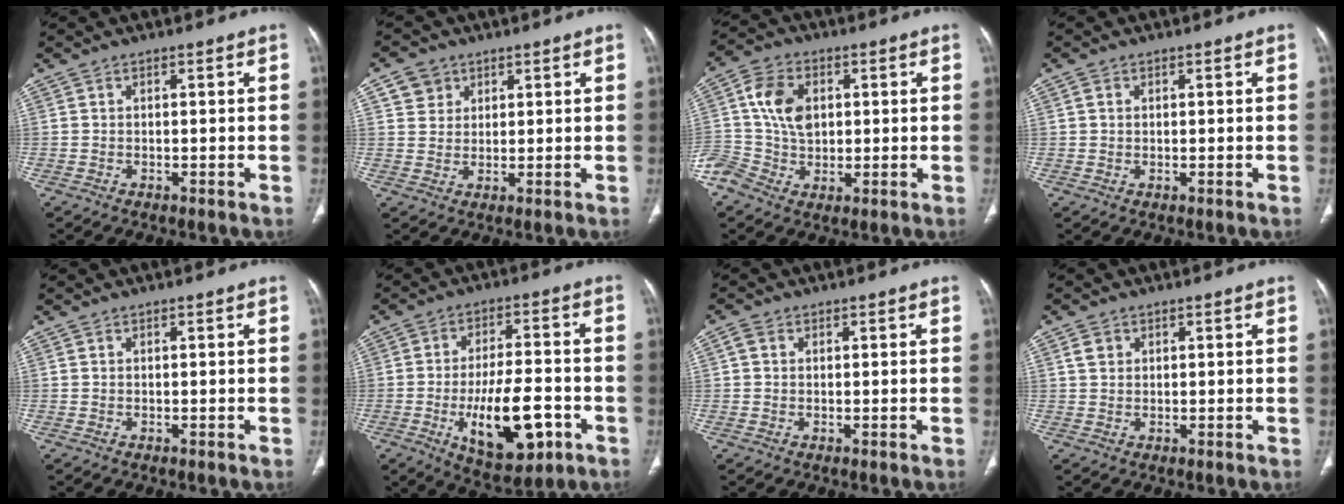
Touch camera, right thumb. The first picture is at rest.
{"total": 4.3, "force": [2.1, 3.7, 0.7], "torque": [0.006, -0.008, 0.036]}
{"total": 11.3, "force": [1.4, 8.5, 7.4], "torque": [-0.127, 0.012, 0.024]}
{"total": 0.7, "force": [0.2, 0.6, 0.3], "torque": [-0.003, 0.001, 0.003]}
{"total": 0.0}
{"total": 15.1, "force": [-4.9, 6.5, 12.6], "torque": [-0.188, 0.020, -0.067]}
{"total": 1.6, "force": [0.4, 1.3, 0.8], "torque": [-0.017, 0.005, 0.006]}
{"total": 2.2, "force": [1.0, 1.7, 1.0], "torque": [-0.012, -0.002, 0.021]}